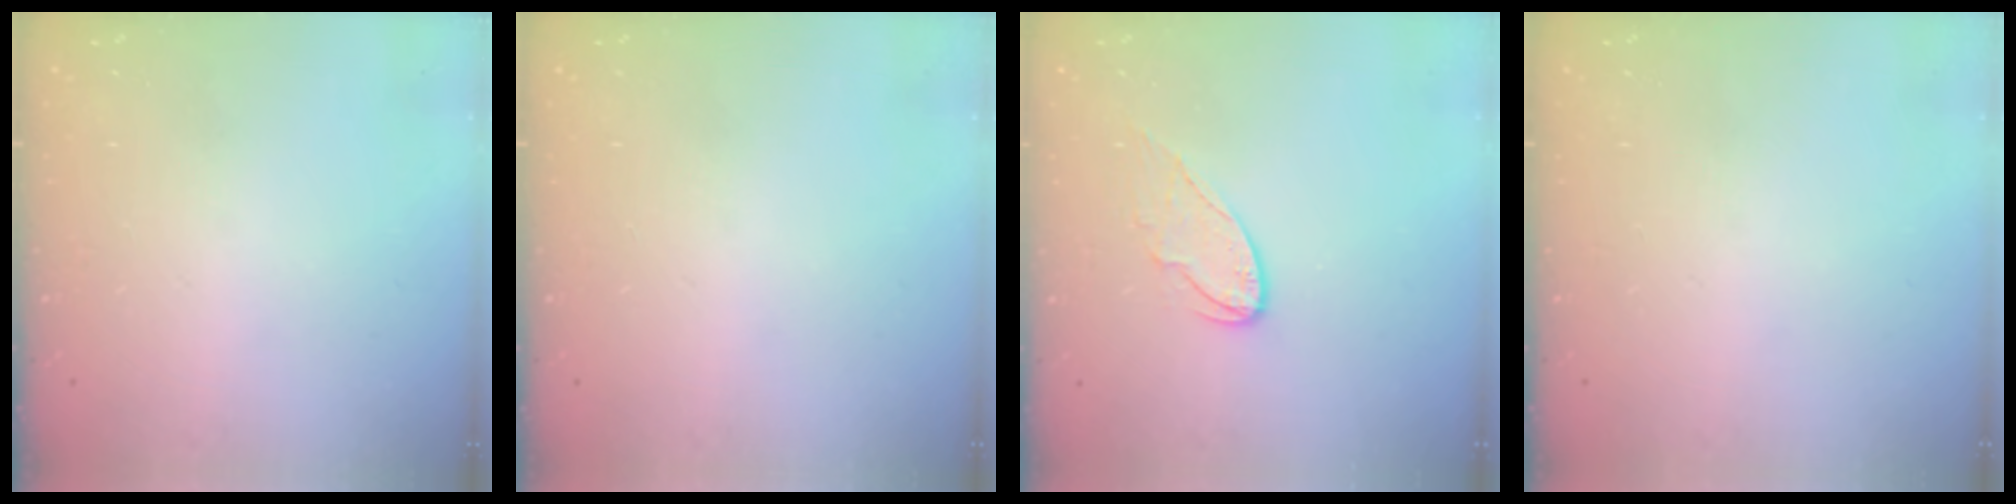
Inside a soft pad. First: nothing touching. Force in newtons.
{"total": 0.0}
{"total": 7.1, "press": 7.1, "slide": 0.1}
{"total": 0.0}